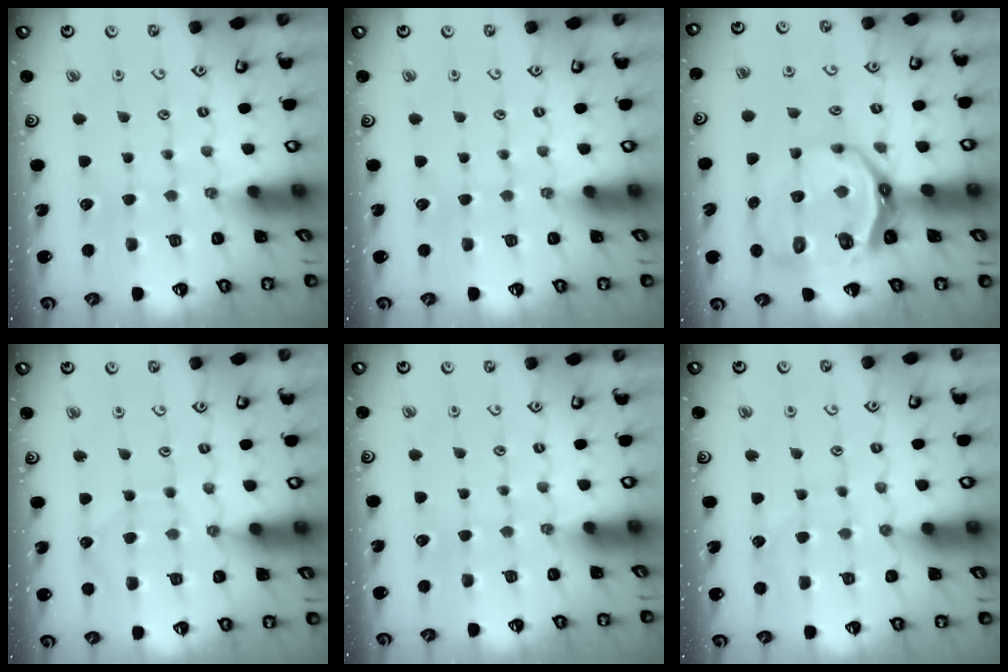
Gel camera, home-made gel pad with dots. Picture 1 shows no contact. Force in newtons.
{"total": 0.0}
{"total": 13.2, "press": 12.5, "slide": 4.3}
{"total": 6.3, "press": 6.2, "slide": 0.6}
{"total": 0.0}
{"total": 7.0, "press": 7.0, "slide": 0.6}